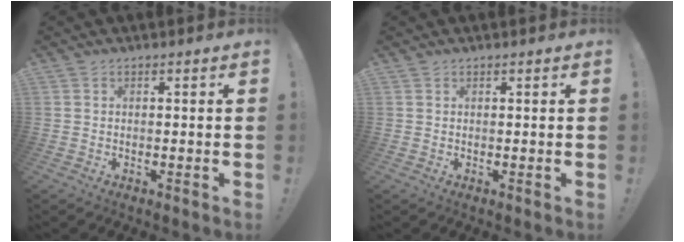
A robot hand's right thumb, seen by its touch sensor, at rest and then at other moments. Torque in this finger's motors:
{"motor_torque": [-0.13, 0.06, 0.05, -0.03, 0.00]}